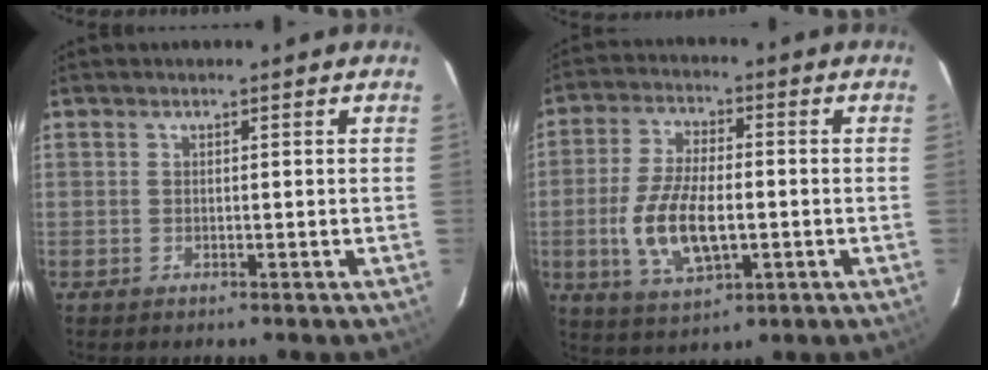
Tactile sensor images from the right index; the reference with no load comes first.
{"total": 12.4, "force": [-2.3, 5.7, 10.8], "torque": [-0.221, -0.005, -0.037]}